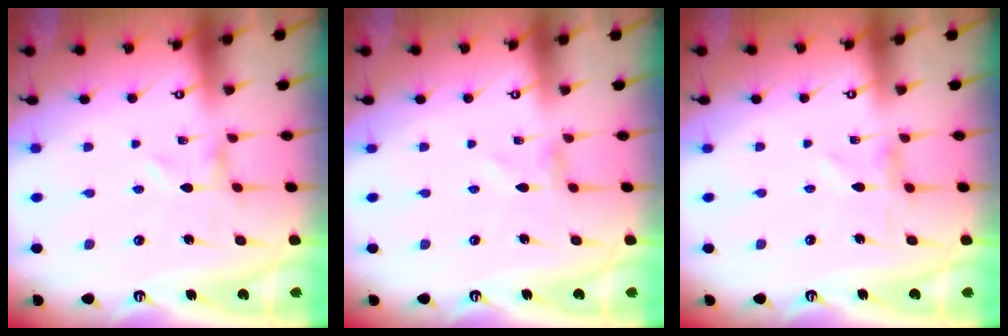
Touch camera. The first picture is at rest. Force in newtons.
{"total": 0.8, "press": 0.8, "slide": 0.1}
{"total": 1.8, "press": 1.8, "slide": 0.2}